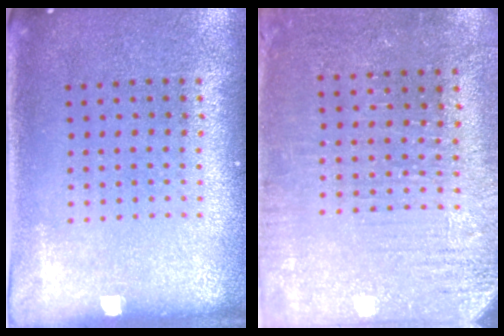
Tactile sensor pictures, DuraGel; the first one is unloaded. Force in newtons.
{"total": 3.0, "press": 2.8, "slide": 0.8}